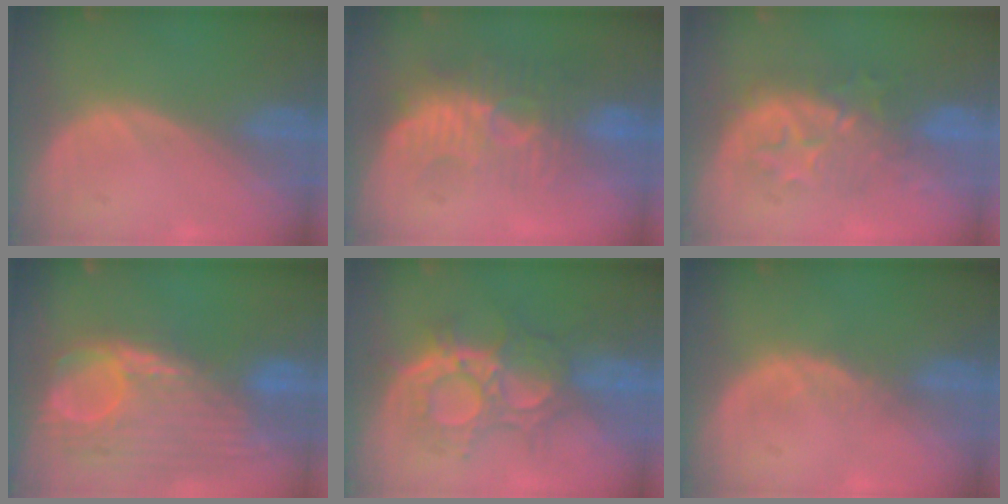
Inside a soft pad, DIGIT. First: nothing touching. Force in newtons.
{"total": 9.5, "press": 8.8, "slide": 3.7}
{"total": 8.2, "press": 8.2, "slide": 0.9}
{"total": 12.6, "press": 10.6, "slide": 6.8}
{"total": 8.9, "press": 8.9, "slide": 0.3}
{"total": 1.1, "press": 1.1, "slide": 0.2}